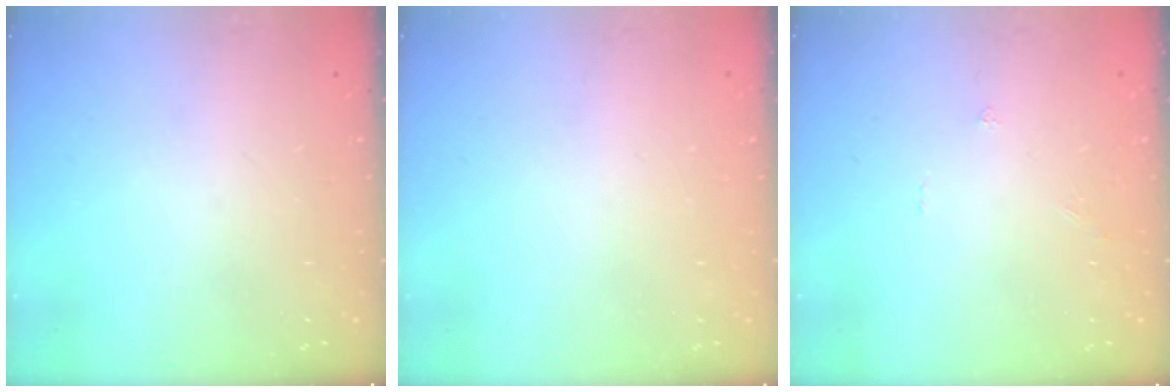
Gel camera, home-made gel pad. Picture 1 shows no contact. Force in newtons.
{"total": 1.8, "press": 1.8, "slide": 0.1}
{"total": 0.0}